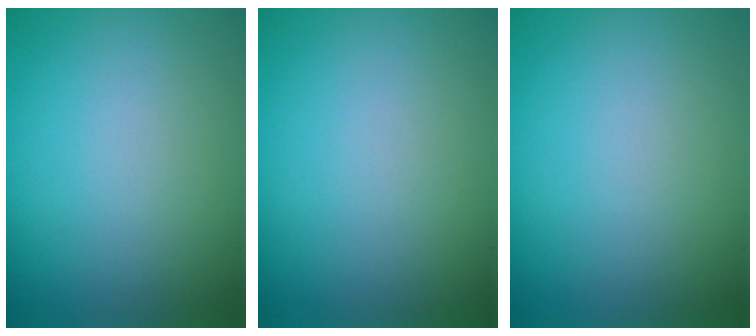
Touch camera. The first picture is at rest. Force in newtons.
{"total": 0.0}
{"total": 0.0}